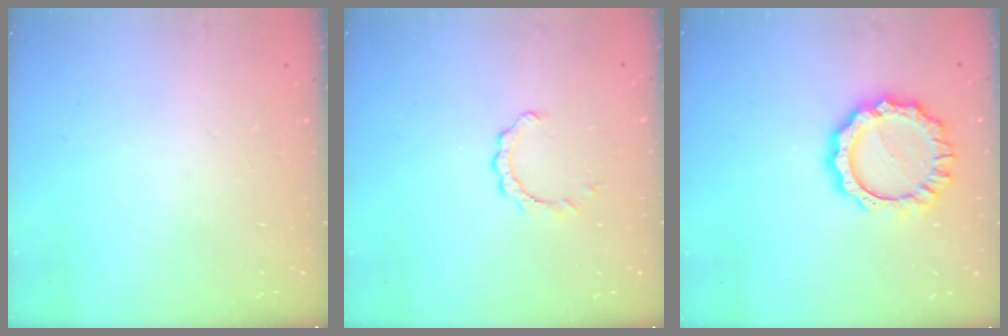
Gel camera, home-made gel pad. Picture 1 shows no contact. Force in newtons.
{"total": 2.9, "press": 2.9, "slide": 0.3}
{"total": 12.0, "press": 12.0, "slide": 0.7}